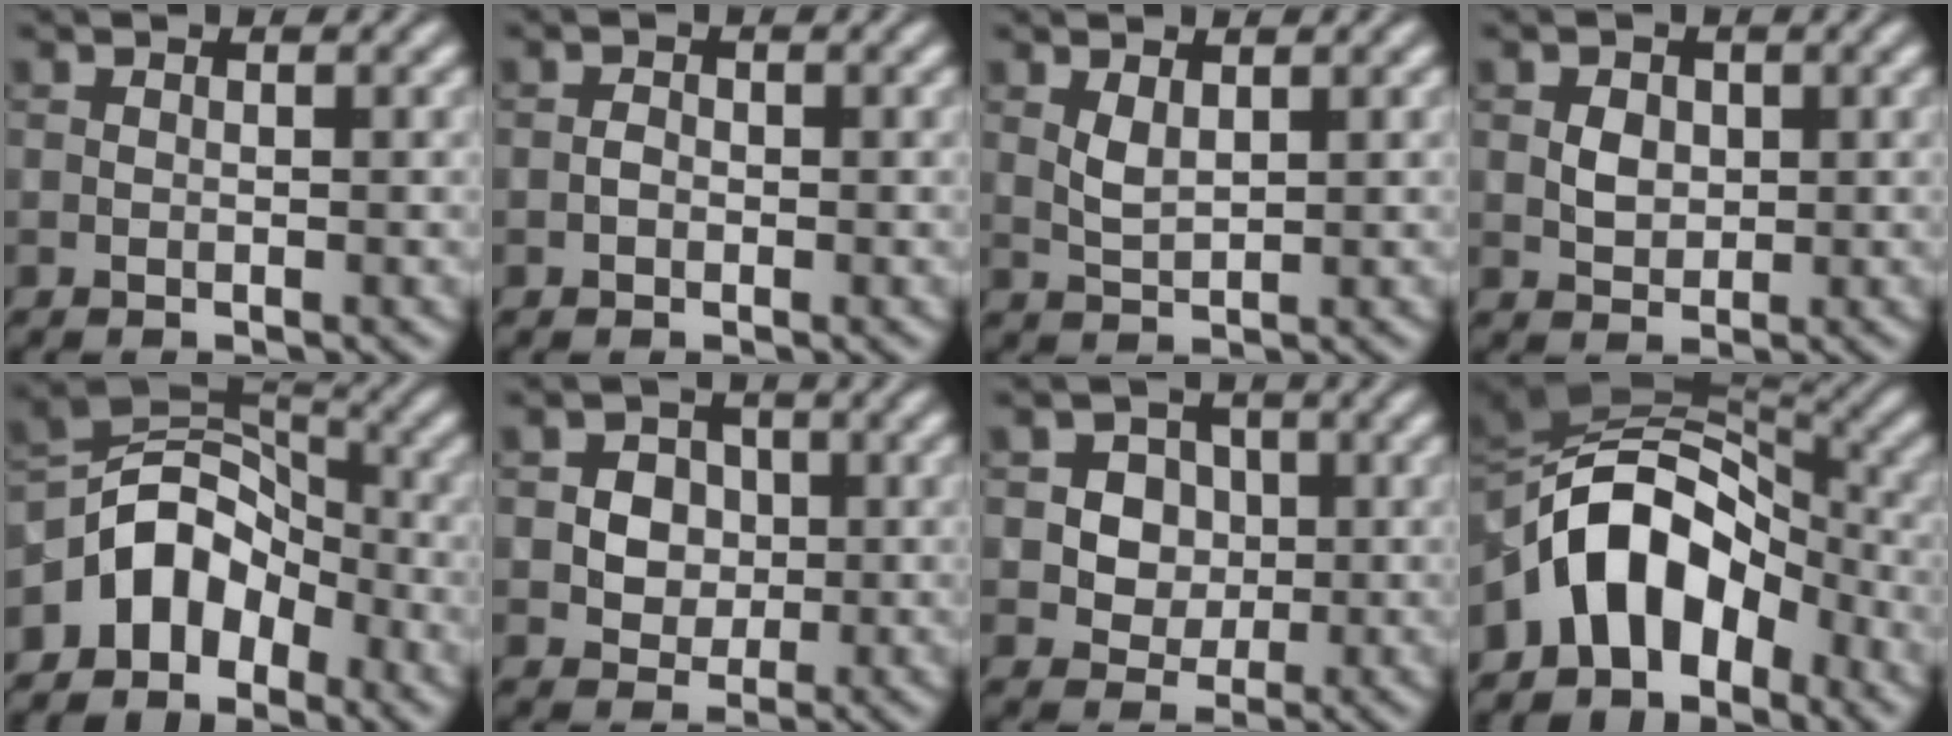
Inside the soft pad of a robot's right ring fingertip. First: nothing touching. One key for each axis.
{"total": 0.8, "fx": -0.3, "fy": 0.6, "fz": 0.5, "tx": -0.009, "ty": 0.000, "tz": -0.009}
{"total": 1.6, "fx": 0.9, "fy": 0.6, "fz": 1.1, "tx": -0.029, "ty": -0.001, "tz": 0.022}
{"total": 1.8, "fx": 0.3, "fy": 1.4, "fz": 1.0, "tx": -0.019, "ty": 0.000, "tz": 0.005}
{"total": 5.5, "fx": -3.1, "fy": 3.8, "fz": 2.4, "tx": -0.019, "ty": 0.013, "tz": -0.068}
{"total": 3.7, "fx": 0.4, "fy": 3.2, "fz": 1.7, "tx": -0.016, "ty": 0.002, "tz": -0.002}
{"total": 4.6, "fx": 1.0, "fy": 4.1, "fz": 2.0, "tx": -0.024, "ty": 0.007, "tz": 0.015}
{"total": 8.5, "fx": -3.8, "fy": 5.4, "fz": 5.3, "tx": -0.067, "ty": 0.020, "tz": -0.084}